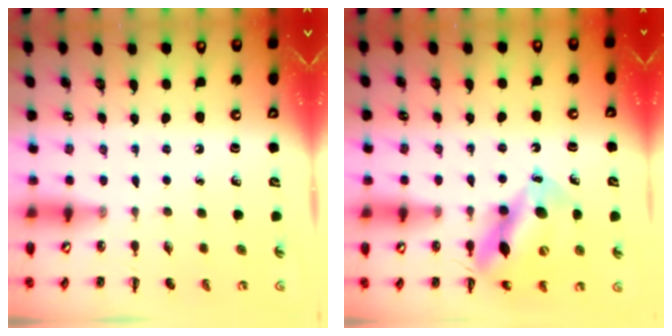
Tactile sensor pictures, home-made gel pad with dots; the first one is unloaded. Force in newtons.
{"total": 14.0, "press": 13.5, "slide": 3.9}